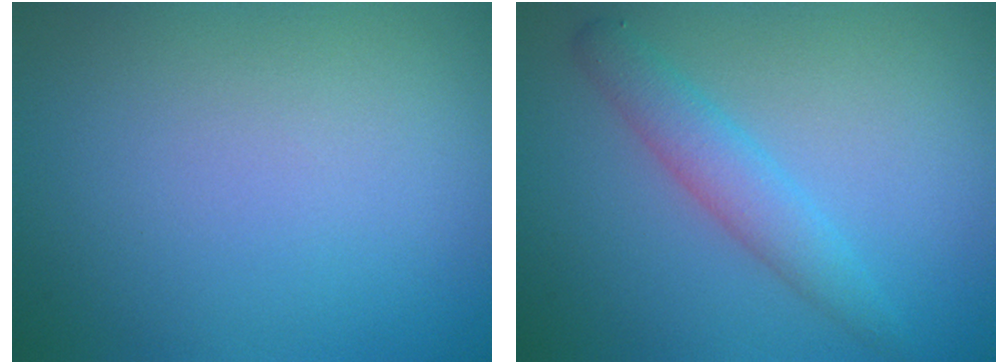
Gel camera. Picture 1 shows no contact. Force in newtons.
{"total": 2.8, "press": 2.8, "slide": 0.1}